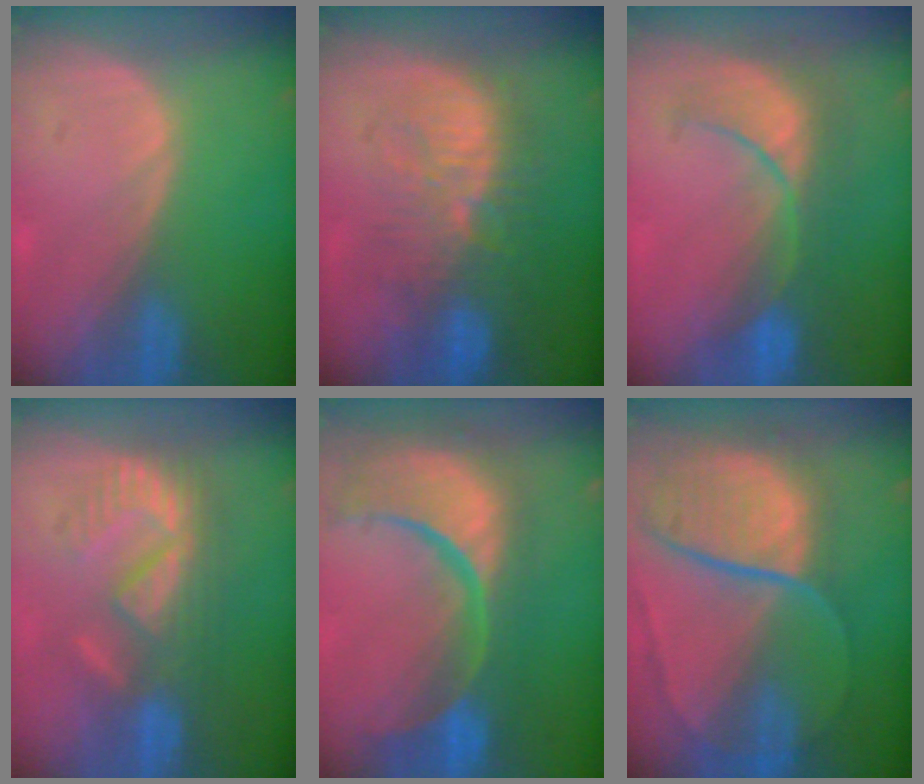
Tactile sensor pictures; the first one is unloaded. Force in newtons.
{"total": 10.1, "press": 9.5, "slide": 3.4}
{"total": 8.1, "press": 8.0, "slide": 0.7}
{"total": 8.3, "press": 8.0, "slide": 2.1}
{"total": 15.2, "press": 12.1, "slide": 9.2}
{"total": 10.9, "press": 9.0, "slide": 6.1}